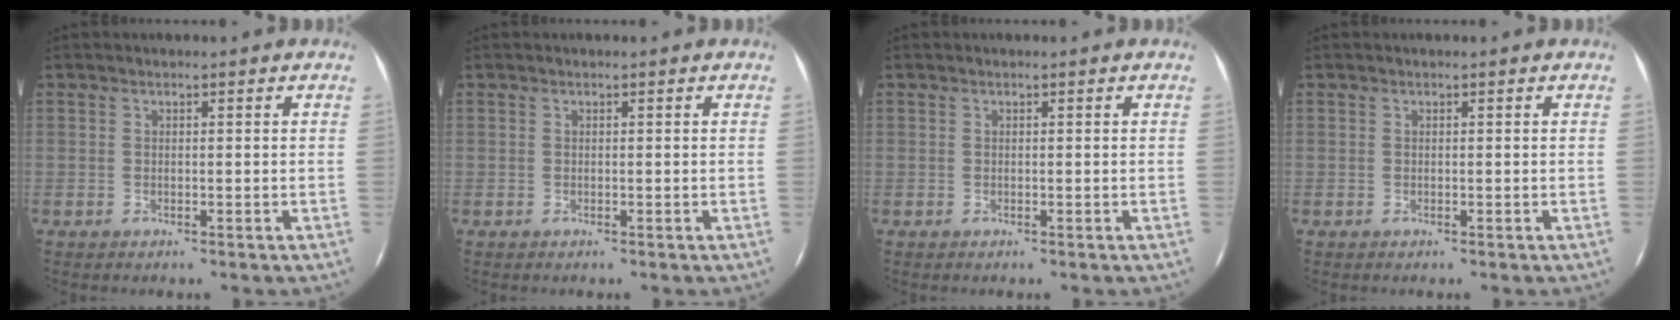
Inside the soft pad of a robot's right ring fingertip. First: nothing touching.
{"total": 0.0}
{"total": 0.0}
{"total": 0.0}